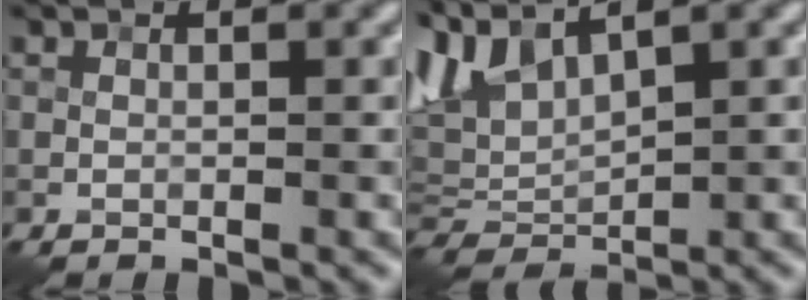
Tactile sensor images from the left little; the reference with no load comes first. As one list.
[{"total": 5.7, "force": [3.0, 2.6, 4.1], "torque": [-0.094, 0.003, 0.056]}]